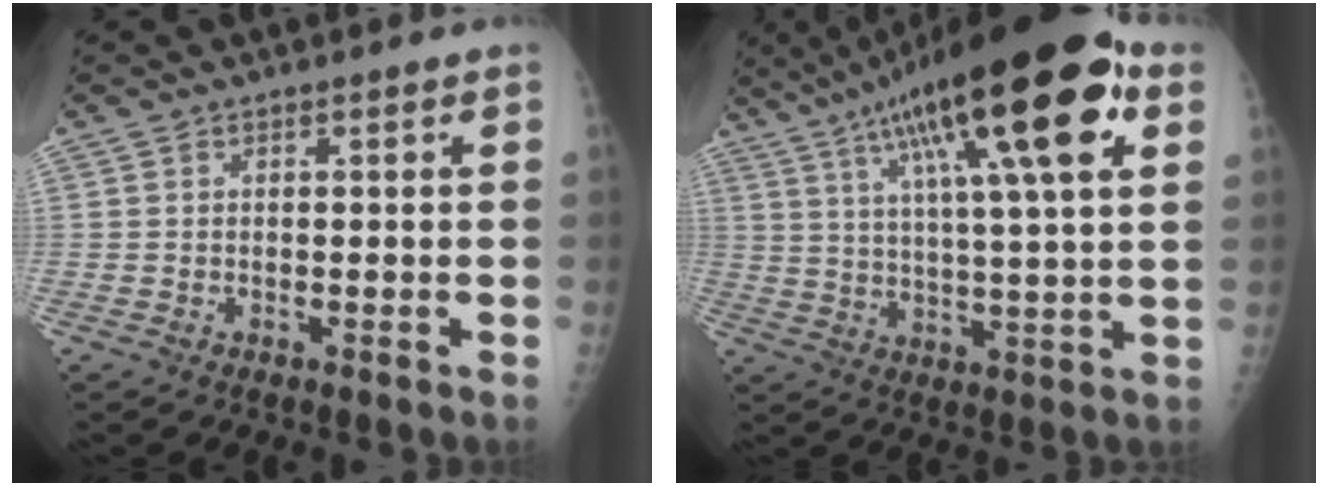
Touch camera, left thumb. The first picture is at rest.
{"total": 25.7, "force": [11.9, 5.6, 22.1], "torque": [-0.353, 0.003, 0.190]}